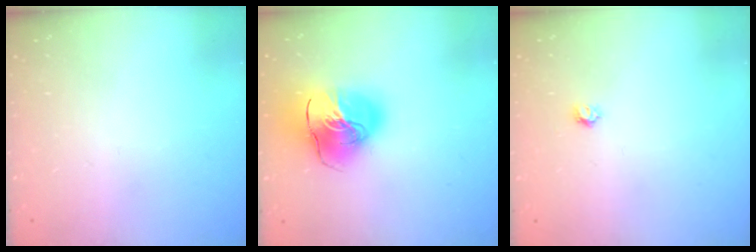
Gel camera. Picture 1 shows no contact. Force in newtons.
{"total": 18.1, "press": 17.9, "slide": 2.6}
{"total": 3.3, "press": 3.3, "slide": 0.3}